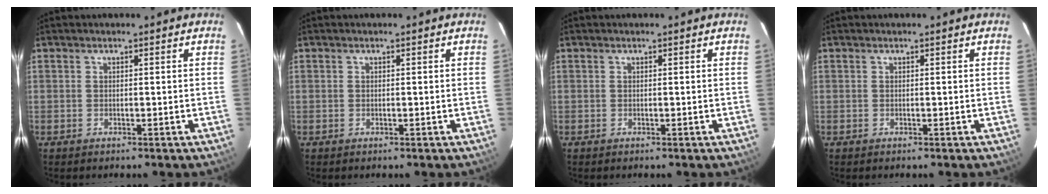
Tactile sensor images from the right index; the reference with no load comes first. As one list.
[{"total": 0.0}, {"total": 0.0}, {"total": 0.0}]